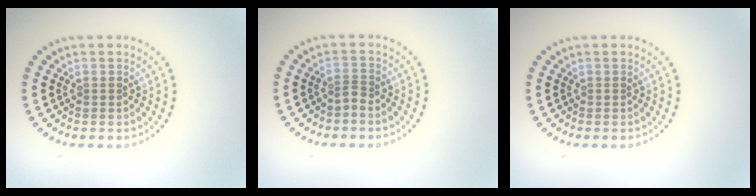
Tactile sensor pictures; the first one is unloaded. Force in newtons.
{"total": 0.7, "press": 0.4, "slide": 0.6}
{"total": 0.0}